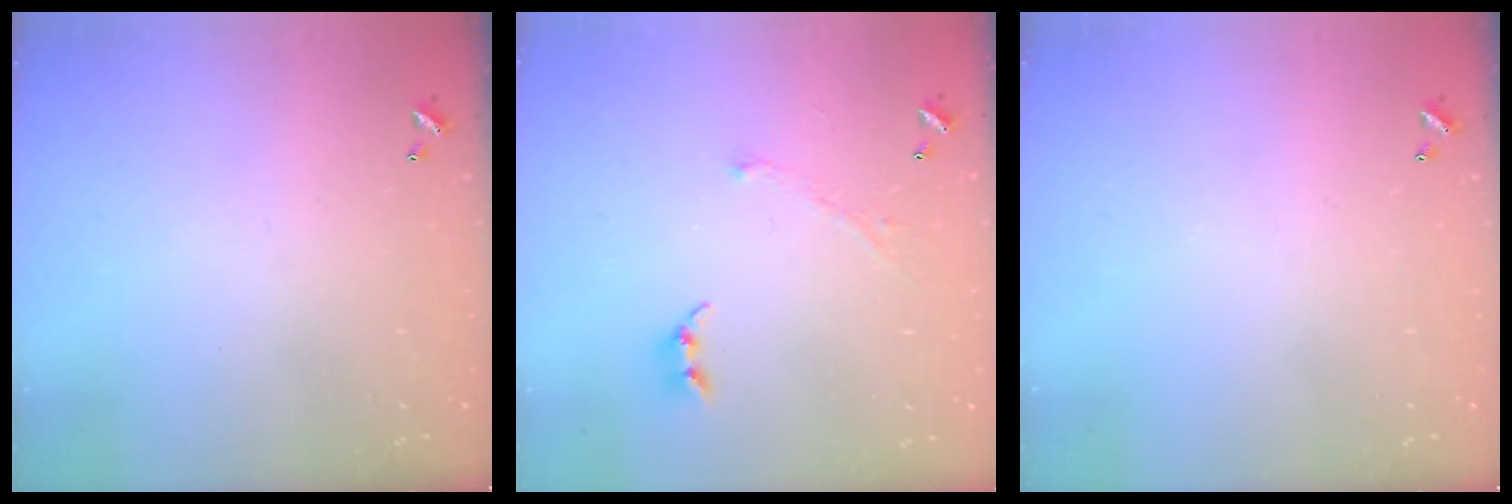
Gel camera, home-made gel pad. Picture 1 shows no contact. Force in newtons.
{"total": 2.9, "press": 2.9, "slide": 0.4}
{"total": 0.0}